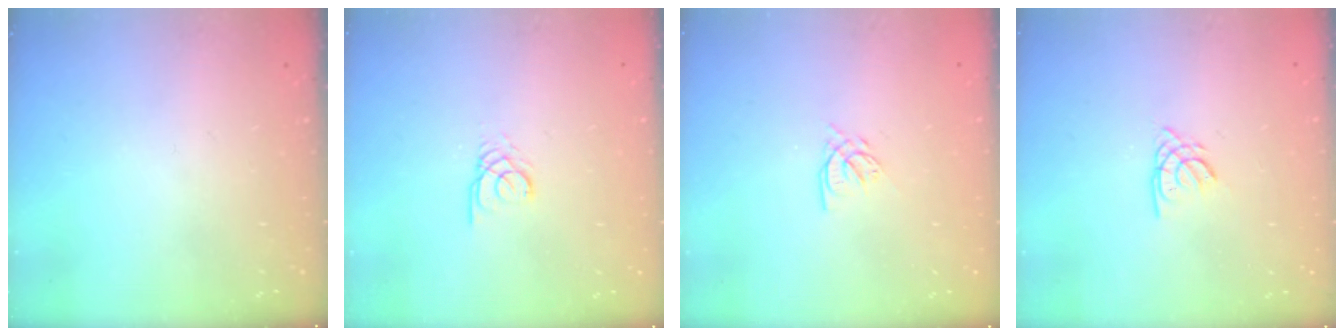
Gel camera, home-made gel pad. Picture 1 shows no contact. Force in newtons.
{"total": 2.3, "press": 2.3, "slide": 0.2}
{"total": 3.3, "press": 3.3, "slide": 0.3}
{"total": 1.8, "press": 1.8, "slide": 0.3}